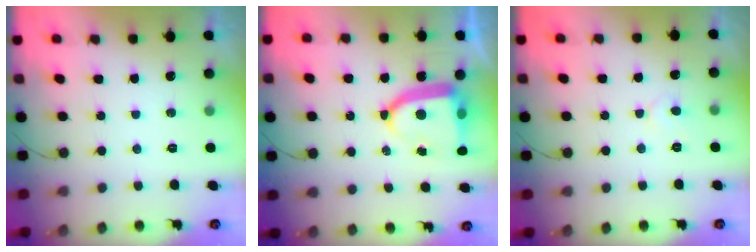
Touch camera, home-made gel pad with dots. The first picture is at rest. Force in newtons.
{"total": 9.3, "press": 9.2, "slide": 1.0}
{"total": 4.6, "press": 4.6, "slide": 0.4}